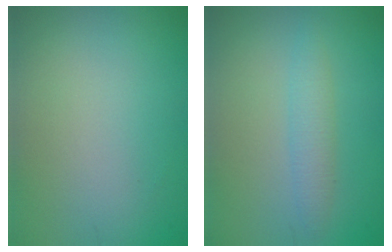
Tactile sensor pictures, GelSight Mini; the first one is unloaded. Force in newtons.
{"total": 1.9, "press": 1.9, "slide": 0.0}